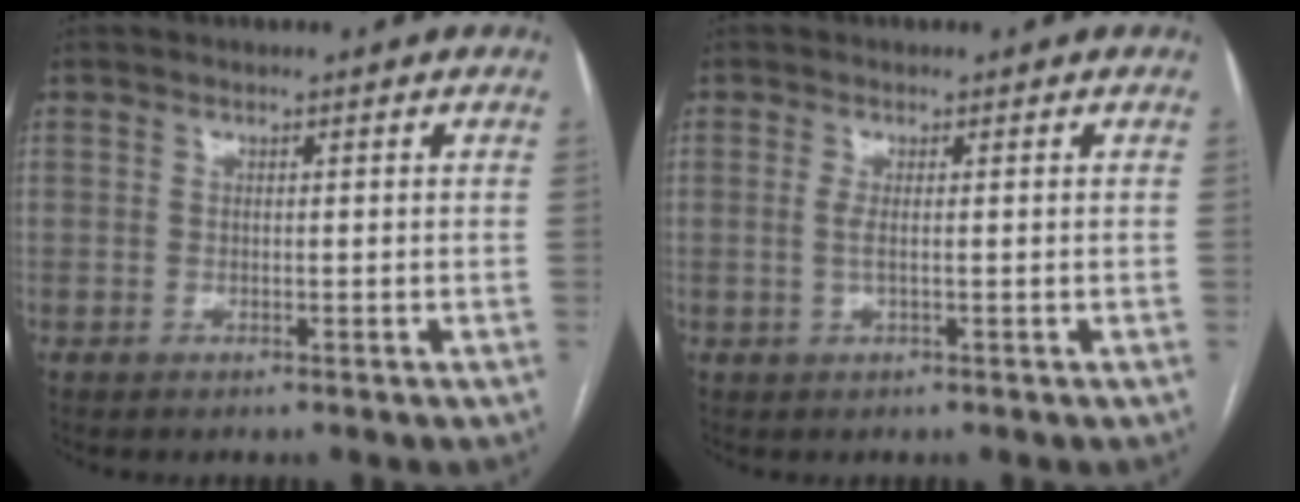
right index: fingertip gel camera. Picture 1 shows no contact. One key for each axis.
{"total": 1.7, "fx": -0.1, "fy": 0.0, "fz": 1.7, "tx": -0.042, "ty": -0.002, "tz": -0.001}